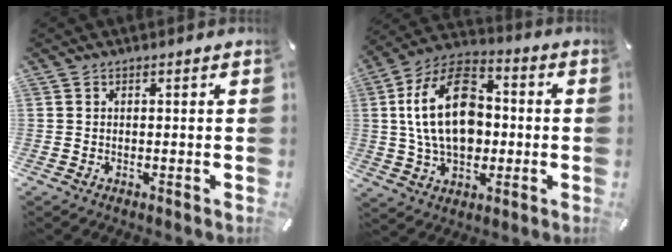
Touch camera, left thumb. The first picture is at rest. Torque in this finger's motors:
{"motor_torque": [0.93, 2.44, 2.00, -0.77, 0.77]}